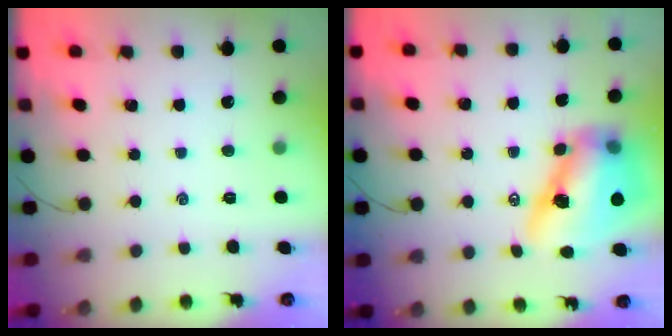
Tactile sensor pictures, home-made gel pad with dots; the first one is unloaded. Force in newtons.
{"total": 14.3, "press": 13.8, "slide": 4.0}